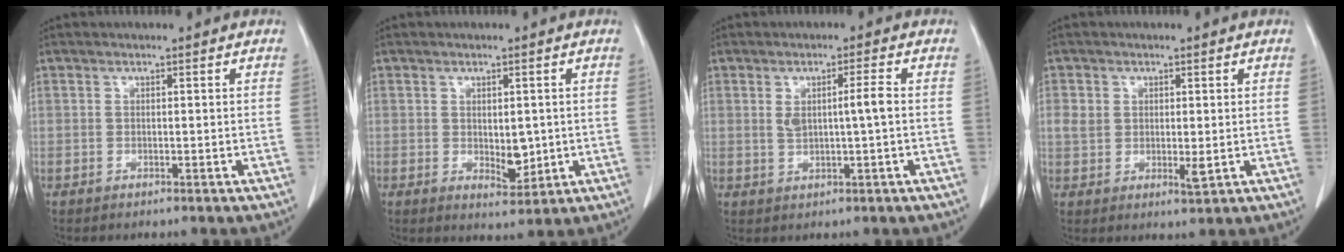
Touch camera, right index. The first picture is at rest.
{"total": 3.8, "force": [-0.1, 2.1, 3.2], "torque": [-0.045, -0.010, 0.009]}
{"total": 3.9, "force": [0.4, 0.2, 3.9], "torque": [-0.070, 0.001, 0.012]}
{"total": 4.3, "force": [0.4, 2.6, 3.4], "torque": [-0.054, -0.003, 0.013]}